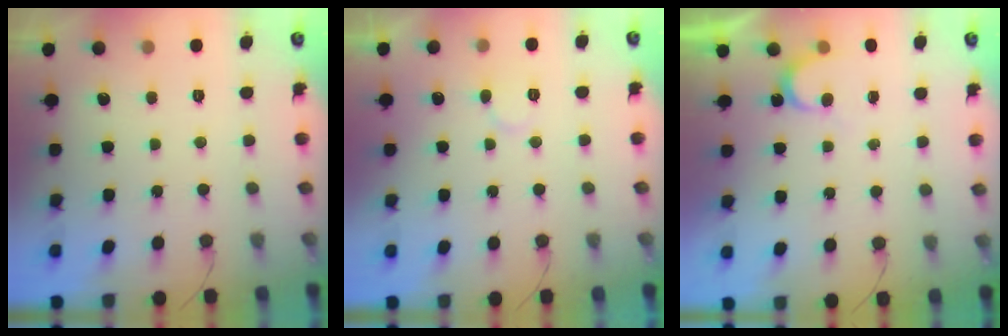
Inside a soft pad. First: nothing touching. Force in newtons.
{"total": 6.2, "press": 6.2, "slide": 0.4}
{"total": 3.7, "press": 3.7, "slide": 0.4}